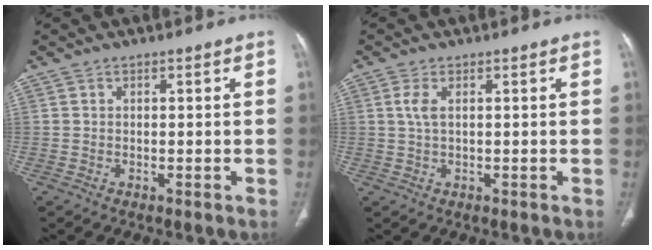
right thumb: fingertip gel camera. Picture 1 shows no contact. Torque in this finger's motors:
{"motor_torque": [0.67, 0.07, 0.14, -0.80, 0.10]}